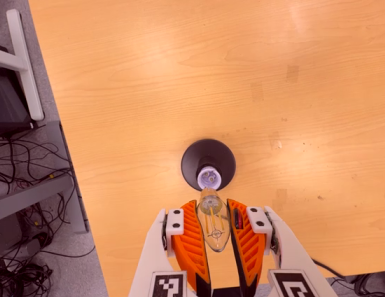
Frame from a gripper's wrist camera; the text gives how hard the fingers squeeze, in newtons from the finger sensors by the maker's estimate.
{"total": 20.5, "left": 24.3, "right": 16.8}